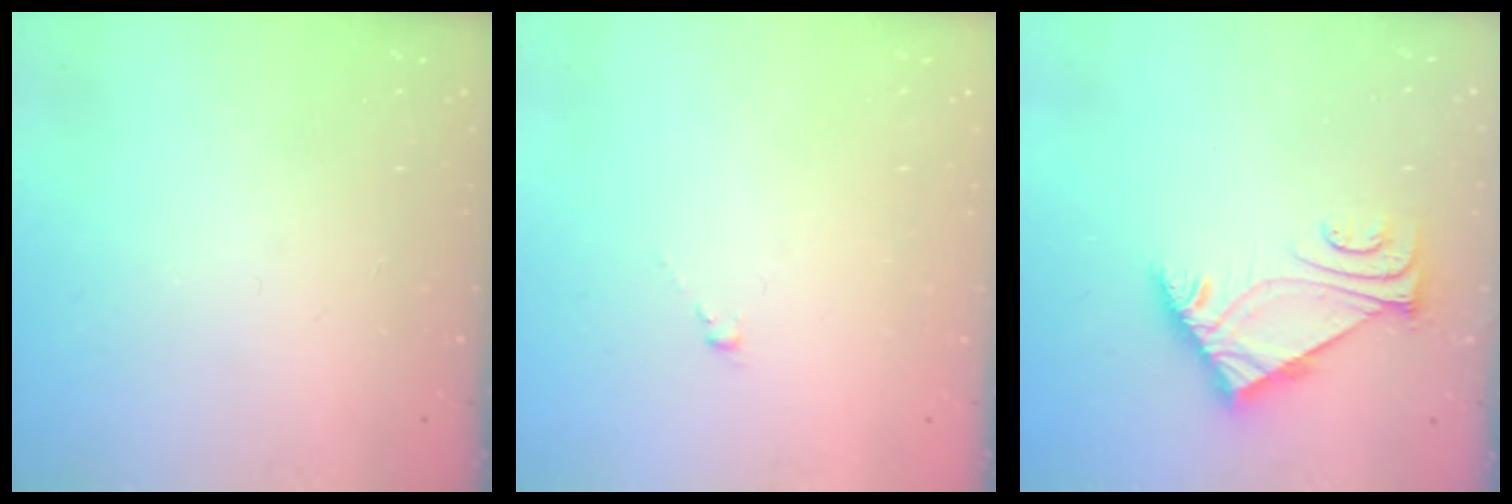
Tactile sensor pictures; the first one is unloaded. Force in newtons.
{"total": 0.6, "press": 0.4, "slide": 0.4}
{"total": 5.7, "press": 5.7, "slide": 1.0}